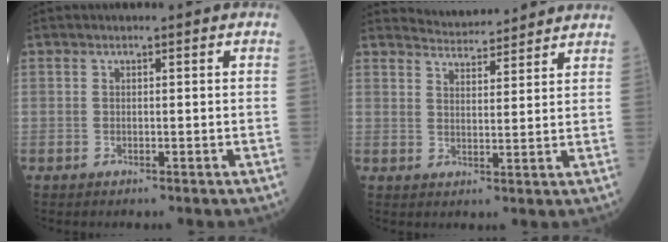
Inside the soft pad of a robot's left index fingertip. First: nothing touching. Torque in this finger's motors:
{"motor_torque": [-2.12, -0.02, -1.05, -0.21]}